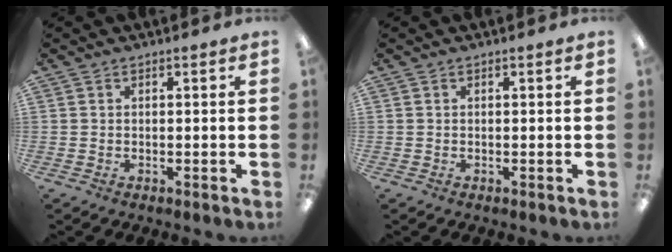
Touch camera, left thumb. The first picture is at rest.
{"total": 0.0}